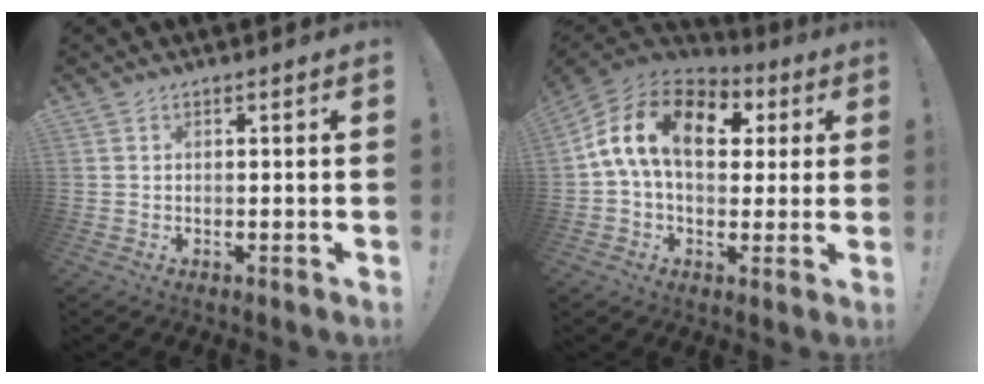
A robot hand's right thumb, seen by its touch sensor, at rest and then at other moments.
{"total": 17.2, "force": [4.1, 10.7, 12.9], "torque": [-0.216, 0.008, 0.072]}